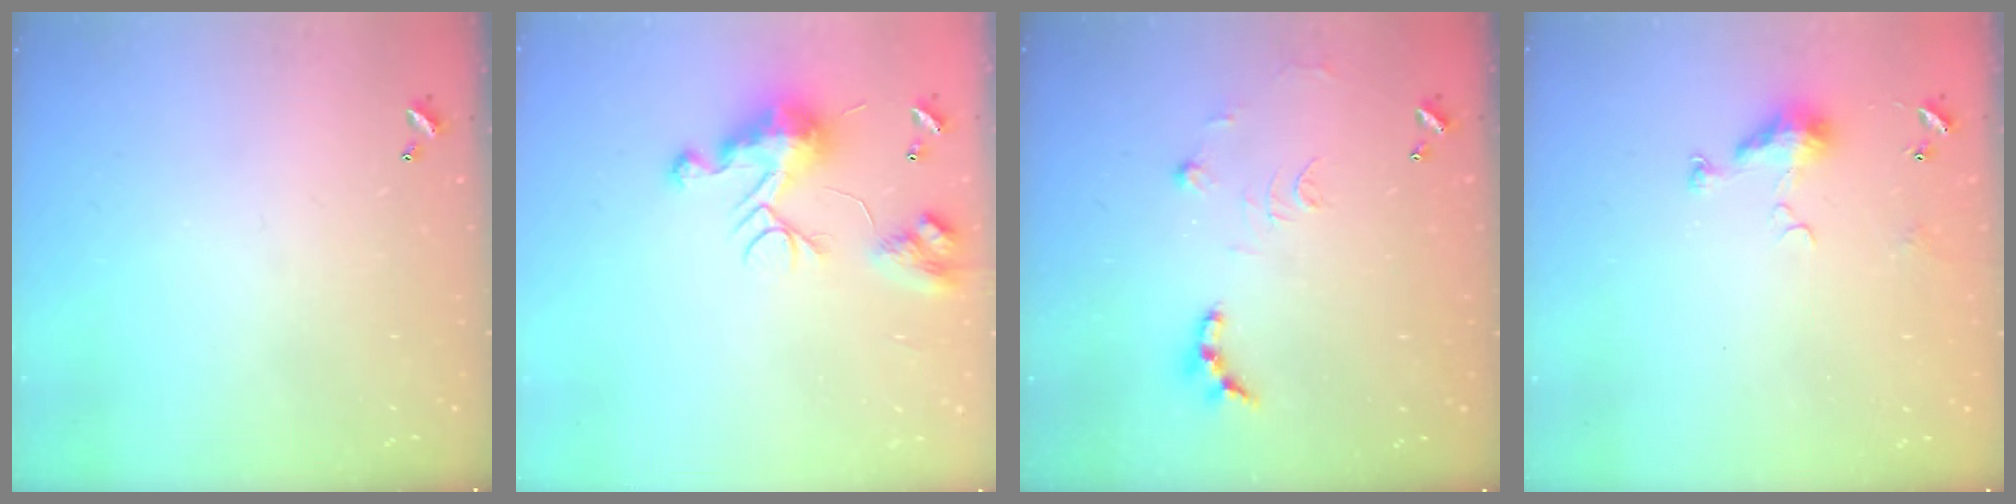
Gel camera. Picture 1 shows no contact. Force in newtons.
{"total": 10.9, "press": 10.8, "slide": 0.8}
{"total": 9.4, "press": 9.4, "slide": 0.4}
{"total": 4.9, "press": 4.9, "slide": 0.7}